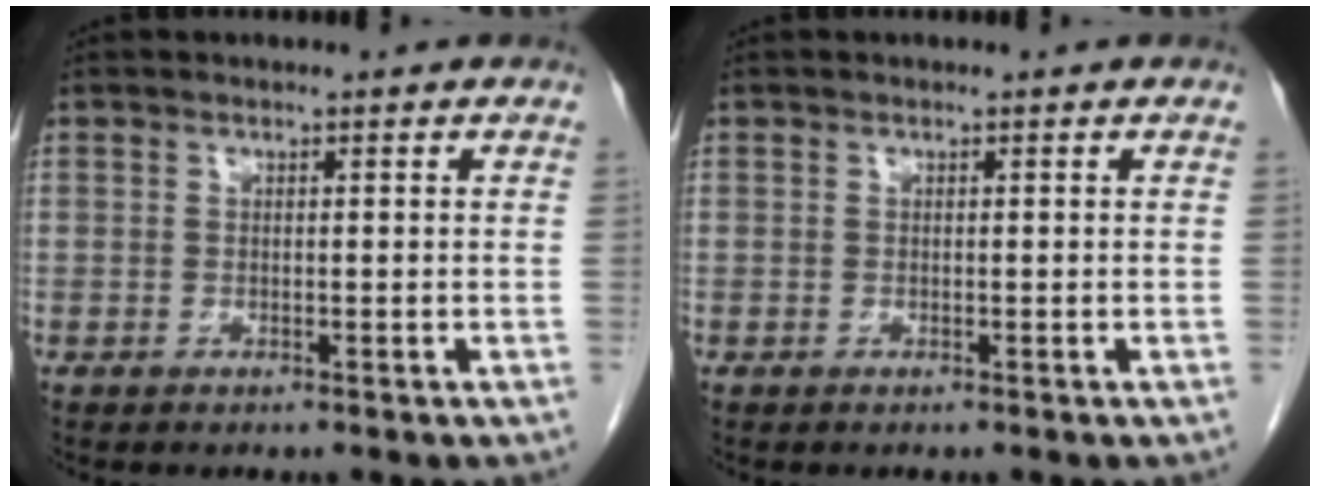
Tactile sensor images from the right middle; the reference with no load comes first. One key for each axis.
{"total": 0.0}